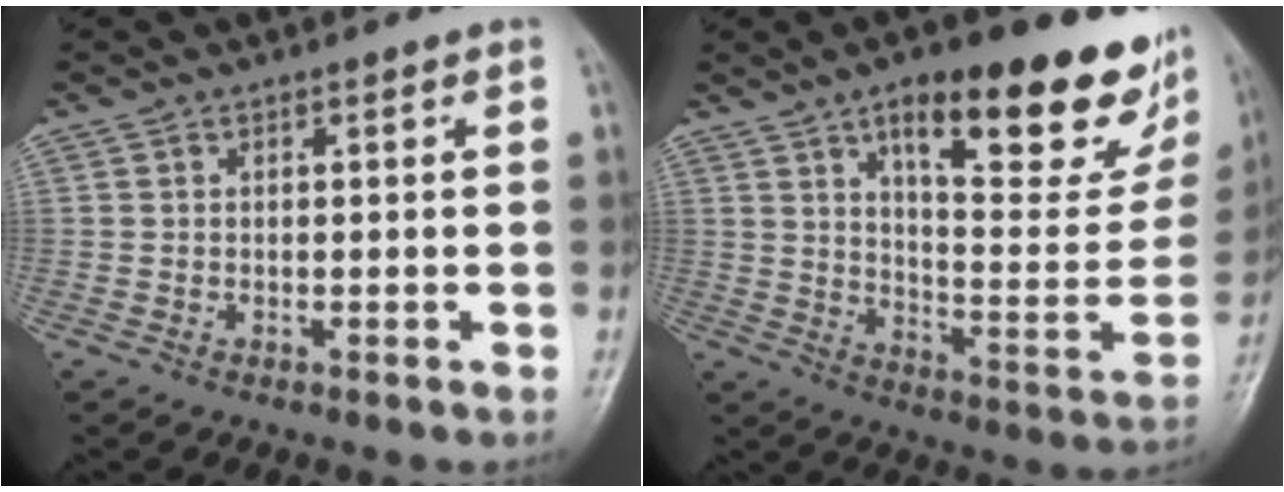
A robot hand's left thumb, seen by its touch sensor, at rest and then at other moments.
{"total": 26.6, "force": [15.2, 8.5, 20.0], "torque": [-0.231, -0.055, 0.223]}